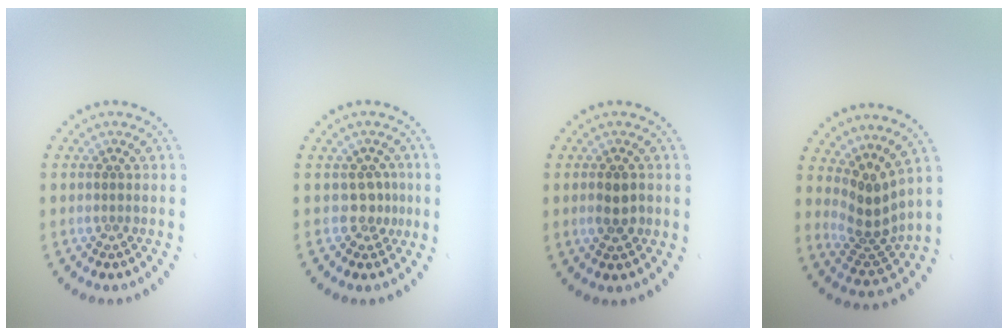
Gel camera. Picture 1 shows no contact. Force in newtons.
{"total": 1.6, "press": 1.2, "slide": 1.0}
{"total": 2.1, "press": 2.1, "slide": 0.2}
{"total": 3.4, "press": 2.4, "slide": 2.5}